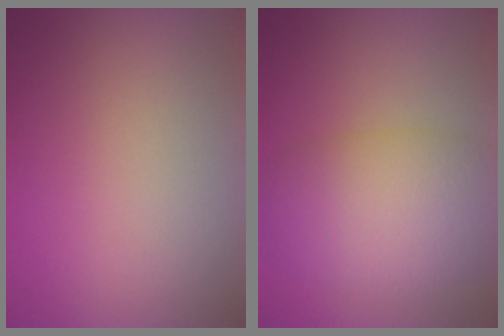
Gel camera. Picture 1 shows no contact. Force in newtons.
{"total": 8.6, "press": 8.6, "slide": 0.3}